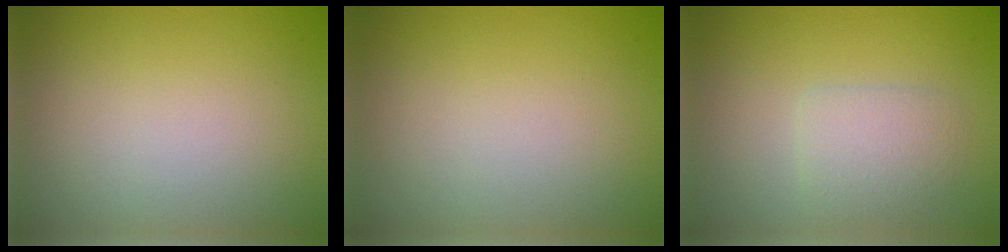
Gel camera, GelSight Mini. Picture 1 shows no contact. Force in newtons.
{"total": 0.0}
{"total": 2.2, "press": 2.2, "slide": 0.1}